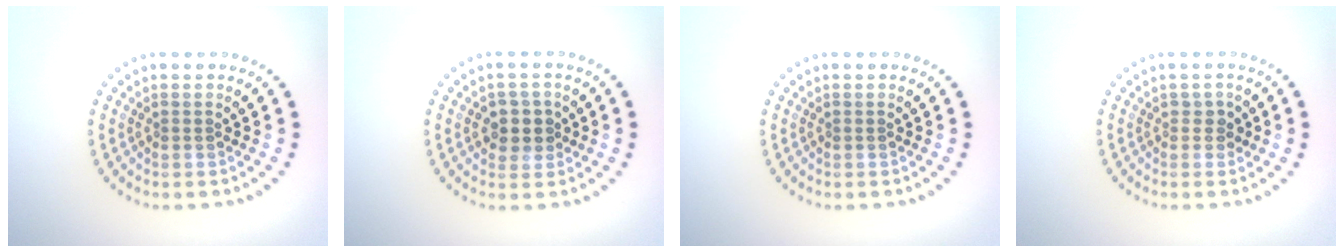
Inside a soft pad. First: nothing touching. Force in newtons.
{"total": 2.5, "press": 2.4, "slide": 0.8}
{"total": 0.0}
{"total": 1.0, "press": 0.9, "slide": 0.4}